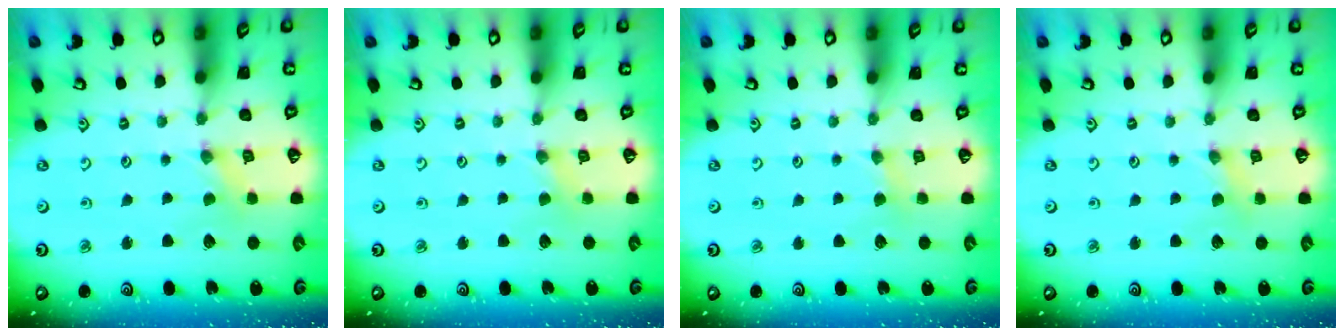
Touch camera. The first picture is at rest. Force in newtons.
{"total": 1.8, "press": 1.7, "slide": 0.5}
{"total": 2.6, "press": 2.6, "slide": 0.4}
{"total": 1.2, "press": 1.1, "slide": 0.2}